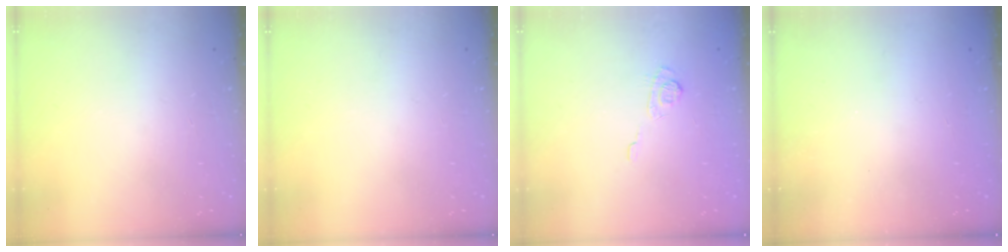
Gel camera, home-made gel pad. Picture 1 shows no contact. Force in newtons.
{"total": 0.0}
{"total": 8.2, "press": 8.0, "slide": 1.5}
{"total": 2.3, "press": 2.2, "slide": 0.8}